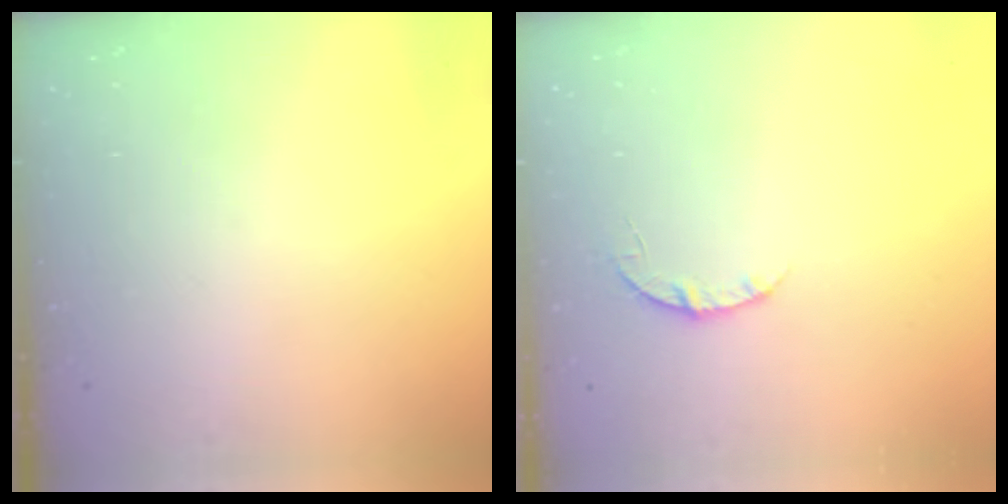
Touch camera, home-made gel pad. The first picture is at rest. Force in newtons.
{"total": 3.5, "press": 3.4, "slide": 0.4}